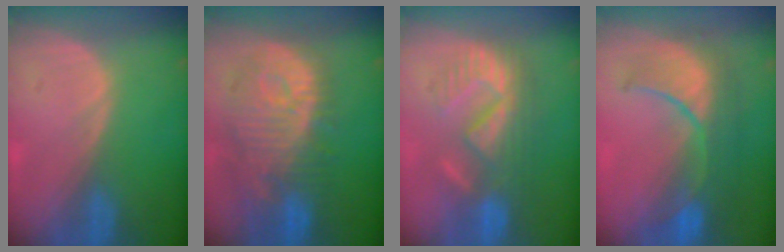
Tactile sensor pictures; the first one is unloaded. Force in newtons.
{"total": 12.1, "press": 11.0, "slide": 5.0}
{"total": 8.9, "press": 8.7, "slide": 1.9}
{"total": 10.2, "press": 9.1, "slide": 4.5}